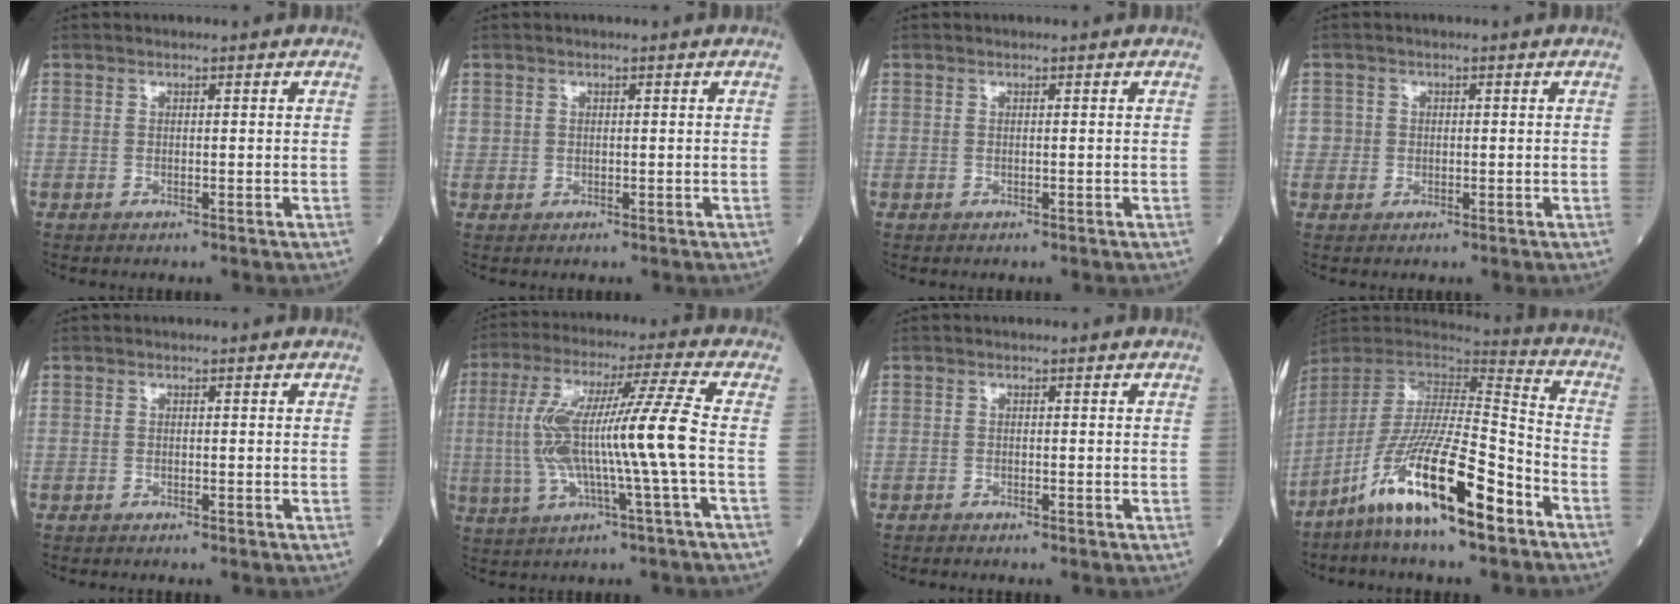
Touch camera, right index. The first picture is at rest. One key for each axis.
{"total": 0.8, "fx": 0.2, "fy": 0.8, "fz": 0.1, "tx": 0.007, "ty": 0.002, "tz": 0.001}
{"total": 0.0}
{"total": 1.9, "fx": 0.0, "fy": 1.9, "fz": 0.1, "tx": 0.009, "ty": 0.006, "tz": -0.003}
{"total": 0.7, "fx": -0.7, "fy": 0.0, "fz": 0.2, "tx": -0.002, "ty": -0.001, "tz": -0.012}
{"total": 13.7, "fx": -1.1, "fy": -0.8, "fz": 13.7, "tx": -0.270, "ty": 0.019, "tz": -0.023}
{"total": 1.0, "fx": -1.0, "fy": 0.0, "fz": 0.2, "tx": -0.004, "ty": -0.001, "tz": -0.018}
{"total": 17.5, "fx": -11.0, "fy": 1.8, "fz": 13.5, "tx": -0.277, "ty": -0.024, "tz": -0.207}